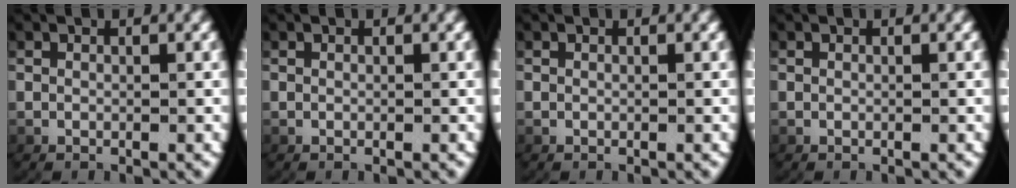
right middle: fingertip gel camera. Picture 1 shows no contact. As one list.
[{"total": 0.0}, {"total": 0.0}, {"total": 0.0}]